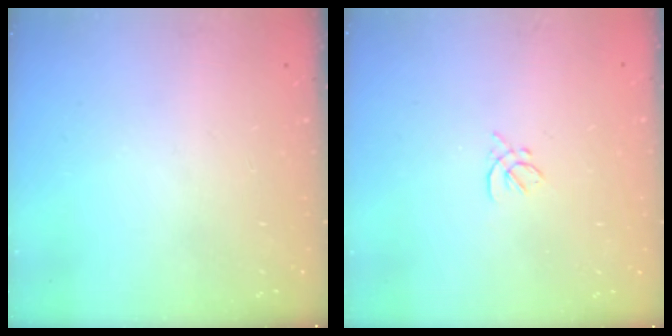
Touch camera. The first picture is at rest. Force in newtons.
{"total": 2.1, "press": 2.0, "slide": 0.7}